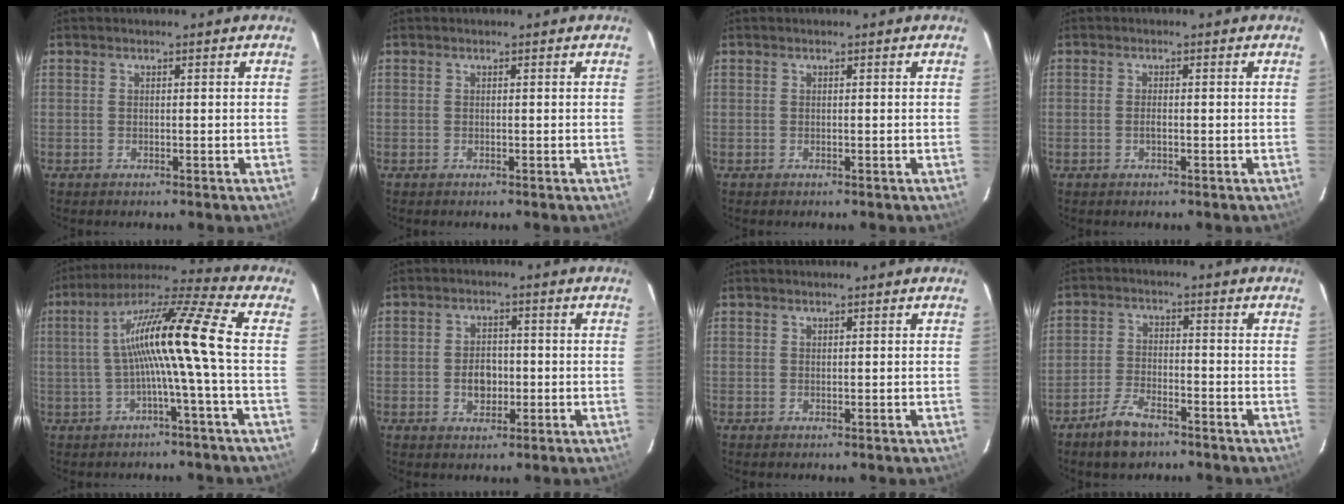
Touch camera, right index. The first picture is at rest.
{"total": 0.0}
{"total": 0.0}
{"total": 1.2, "force": [-0.3, 0.5, 1.1], "torque": [-0.024, 0.000, -0.006]}
{"total": 14.0, "force": [-0.7, -1.7, 13.8], "torque": [-0.249, 0.016, -0.015]}
{"total": 4.8, "force": [-0.9, 3.5, 3.1], "torque": [-0.055, 0.007, -0.009]}
{"total": 0.0}
{"total": 6.5, "force": [-4.8, 2.7, 3.5], "torque": [-0.090, 0.002, -0.087]}